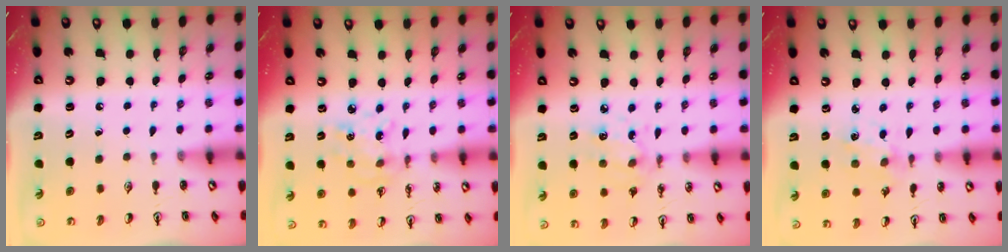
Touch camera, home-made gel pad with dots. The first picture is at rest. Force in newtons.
{"total": 4.8, "press": 4.8, "slide": 0.4}
{"total": 4.7, "press": 4.5, "slide": 1.5}
{"total": 1.7, "press": 1.6, "slide": 0.3}